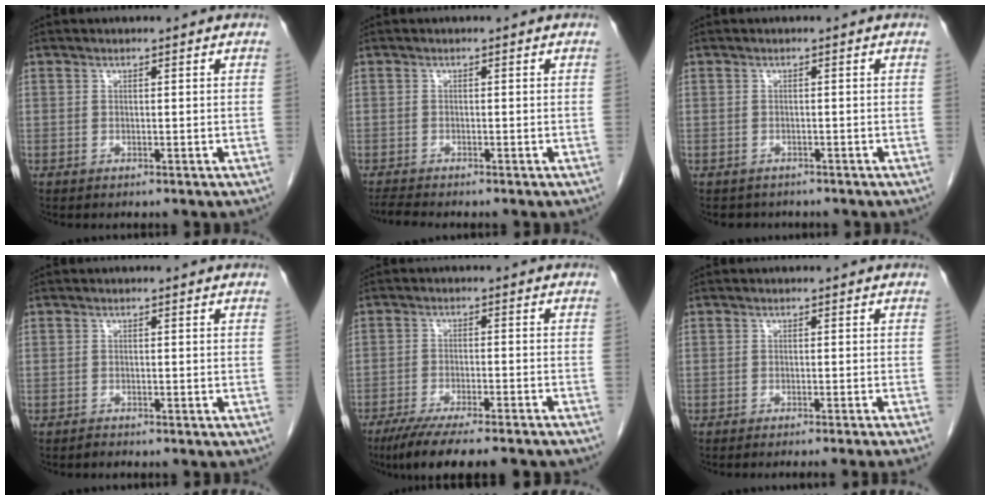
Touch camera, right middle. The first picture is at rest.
{"total": 1.6, "force": [-1.6, -0.5, 0.3], "torque": [-0.013, -0.010, -0.032]}
{"total": 2.2, "force": [-1.9, 1.1, -0.1], "torque": [-0.004, 0.001, -0.029]}
{"total": 0.6, "force": [-0.5, 0.1, 0.0], "torque": [-0.003, -0.001, -0.010]}
{"total": 13.3, "force": [-11.1, 1.2, 7.3], "torque": [-0.106, -0.026, -0.165]}
{"total": 5.7, "force": [-4.9, -1.6, 2.5], "torque": [-0.010, -0.003, -0.062]}